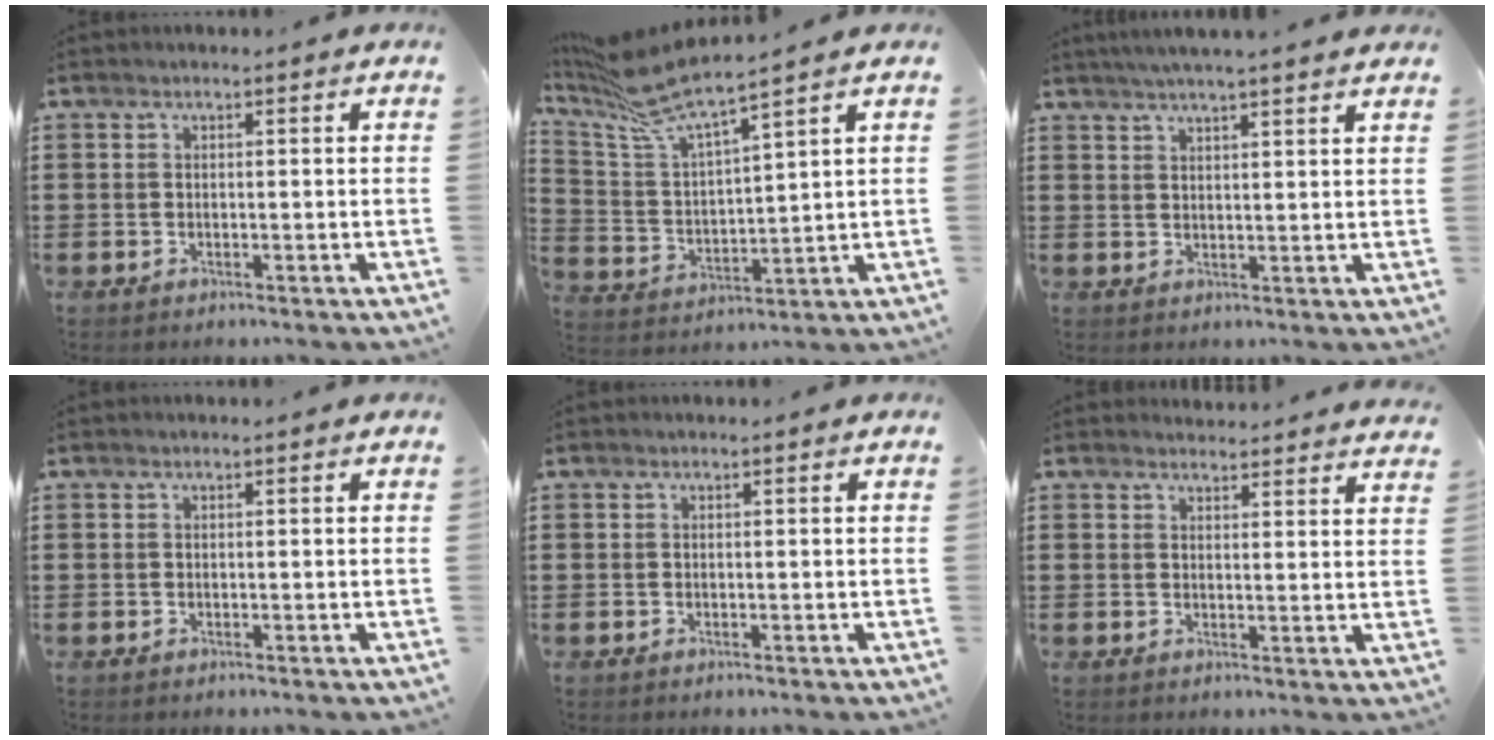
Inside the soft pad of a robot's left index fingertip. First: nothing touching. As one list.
[{"total": 8.4, "force": [7.4, 0.6, 3.9], "torque": [-0.111, -0.045, 0.126]}, {"total": 3.5, "force": [3.2, -0.6, 1.2], "torque": [-0.033, -0.007, 0.057]}, {"total": 0.0}, {"total": 0.0}, {"total": 2.8, "force": [2.8, -0.1, -0.2], "torque": [0.003, -0.016, 0.051]}]